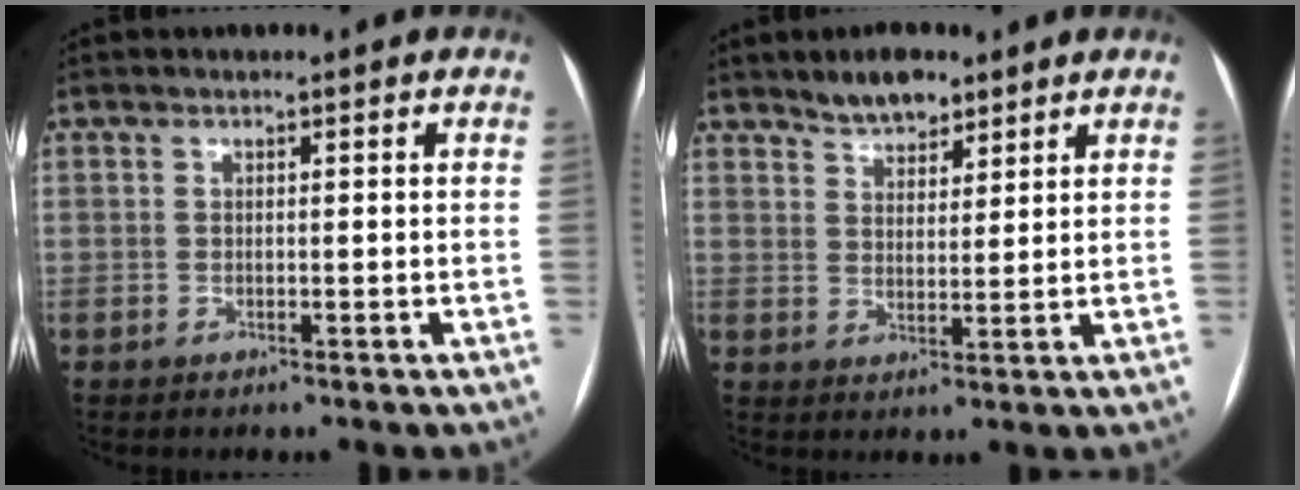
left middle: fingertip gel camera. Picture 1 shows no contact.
{"total": 5.5, "force": [4.4, 2.2, 2.4], "torque": [-0.045, 0.006, 0.078]}